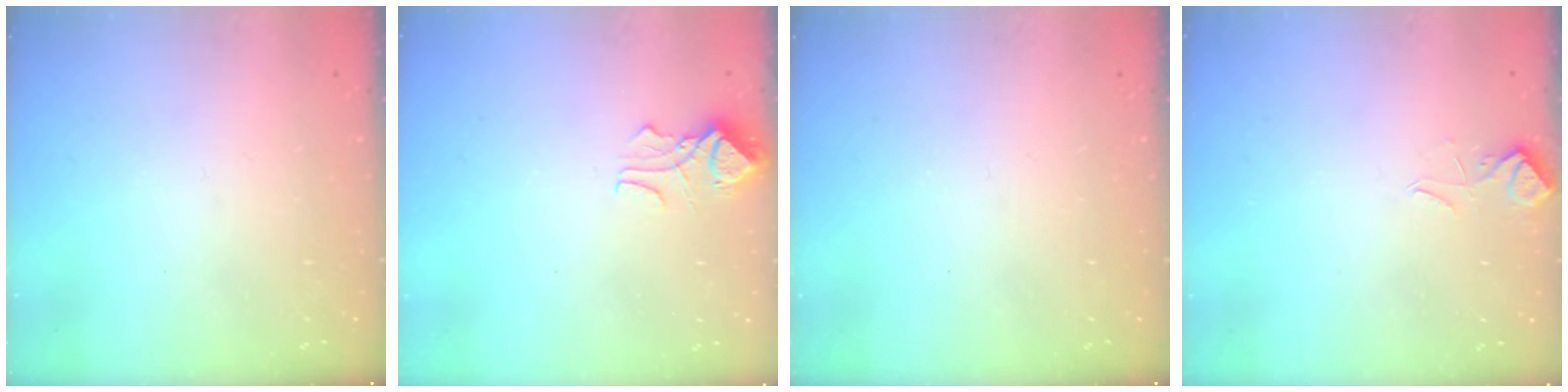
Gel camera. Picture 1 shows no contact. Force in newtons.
{"total": 2.0, "press": 1.9, "slide": 0.6}
{"total": 0.0}
{"total": 3.0, "press": 3.0, "slide": 0.5}